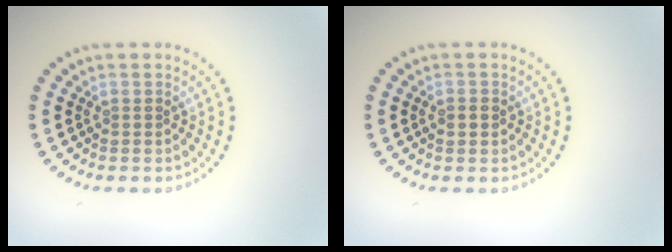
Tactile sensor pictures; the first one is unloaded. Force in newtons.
{"total": 1.5, "press": 1.5, "slide": 0.0}